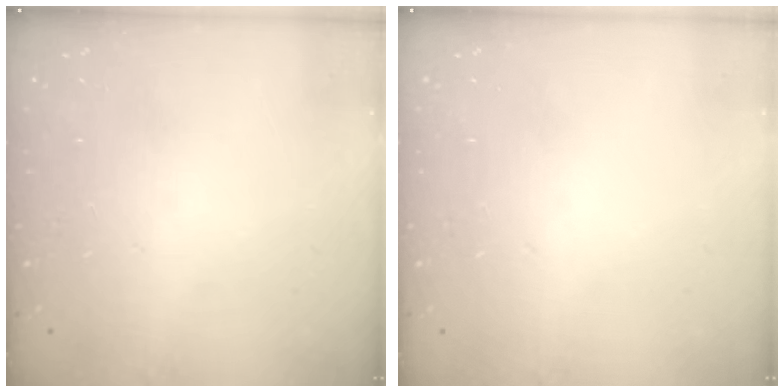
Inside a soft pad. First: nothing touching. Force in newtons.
{"total": 0.0}